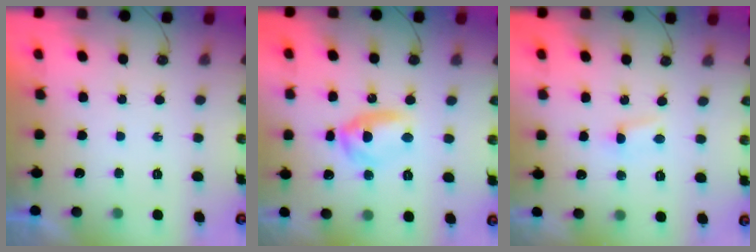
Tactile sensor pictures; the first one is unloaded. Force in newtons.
{"total": 10.4, "press": 10.4, "slide": 0.8}
{"total": 1.2, "press": 1.1, "slide": 0.2}